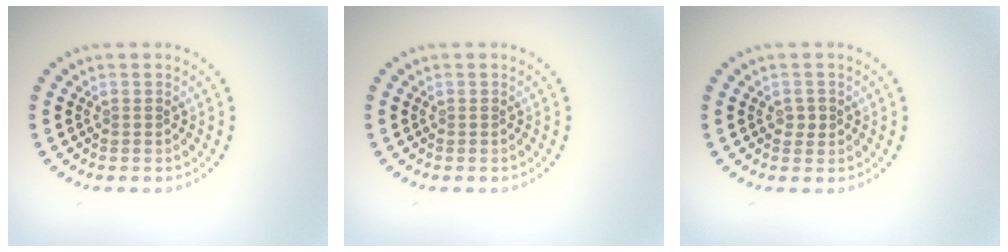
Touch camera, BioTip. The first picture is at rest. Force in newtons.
{"total": 0.0}
{"total": 1.1, "press": 1.1, "slide": 0.3}